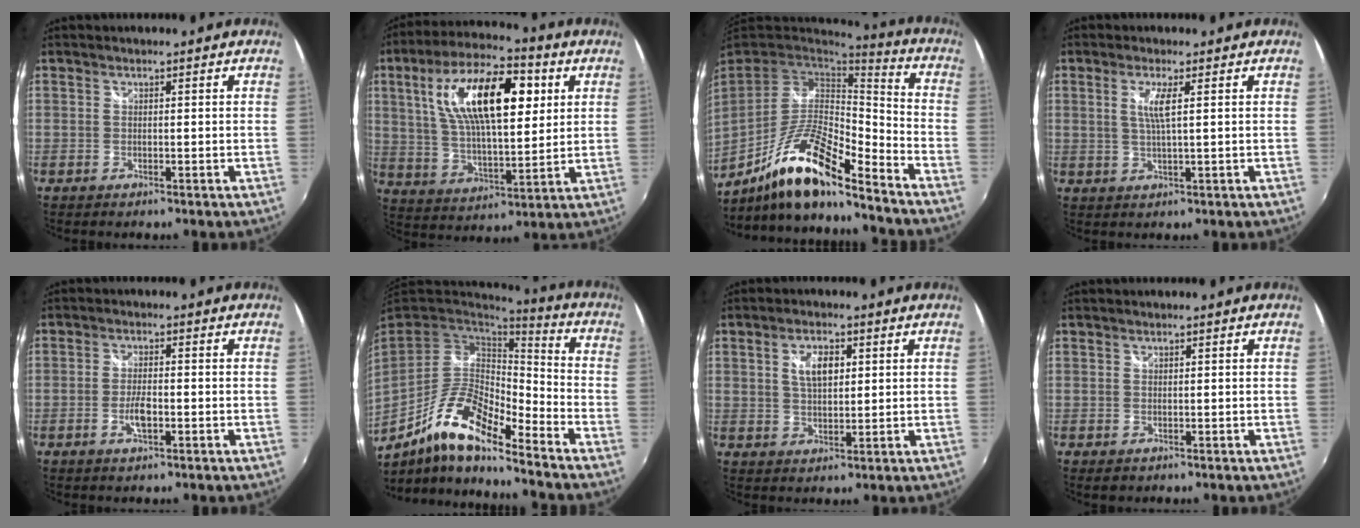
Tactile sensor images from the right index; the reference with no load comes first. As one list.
[{"total": 20.0, "force": [6.4, 8.0, 17.2], "torque": [-0.306, 0.027, 0.113]}, {"total": 16.6, "force": [-11.5, 3.1, 11.5], "torque": [-0.230, -0.018, -0.222]}, {"total": 3.8, "force": [1.1, 0.0, 3.6], "torque": [-0.072, -0.005, 0.020]}, {"total": 3.8, "force": [-1.3, 1.3, 3.3], "torque": [-0.068, -0.003, -0.025]}, {"total": 15.8, "force": [-10.5, 4.0, 11.1], "torque": [-0.214, -0.011, -0.204]}, {"total": 5.7, "force": [1.8, 2.9, 4.5], "torque": [-0.078, 0.006, 0.033]}, {"total": 0.9, "force": [0.1, 0.9, 0.2], "torque": [0.000, -0.002, 0.000]}]